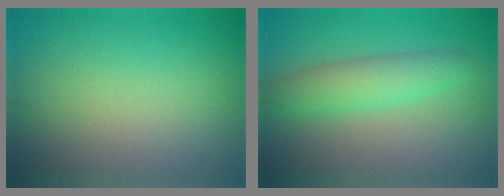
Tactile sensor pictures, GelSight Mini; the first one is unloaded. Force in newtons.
{"total": 3.5, "press": 3.5, "slide": 0.1}